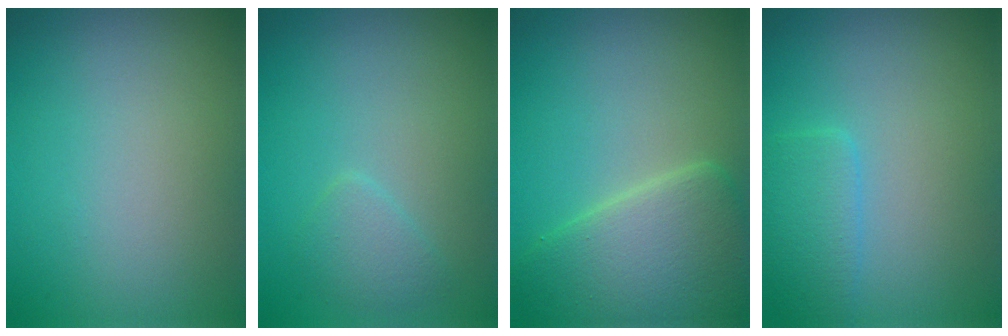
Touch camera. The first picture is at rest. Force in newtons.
{"total": 1.5, "press": 1.5, "slide": 0.1}
{"total": 6.3, "press": 6.3, "slide": 0.4}
{"total": 2.4, "press": 2.4, "slide": 0.1}